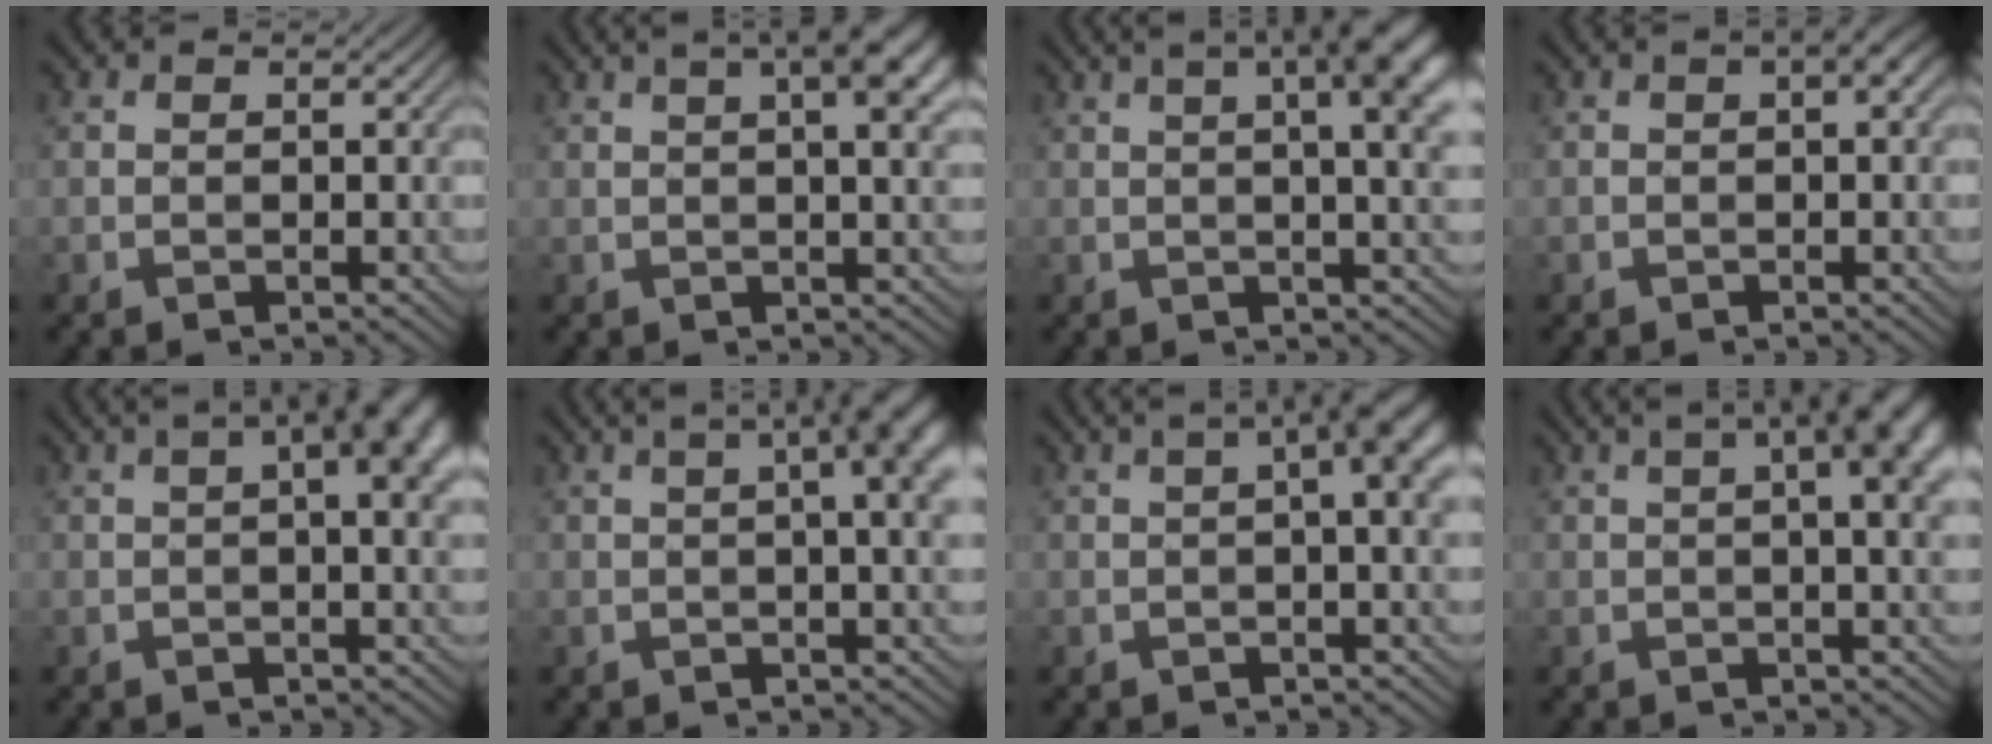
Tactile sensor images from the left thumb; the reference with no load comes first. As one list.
[{"total": 9.7, "force": [4.1, 2.7, 8.4], "torque": [-0.103, 0.027, 0.044]}, {"total": 14.1, "force": [5.1, 4.4, 12.3], "torque": [-0.135, 0.051, 0.051]}, {"total": 3.3, "force": [0.8, 1.2, 3.0], "torque": [-0.049, 0.007, 0.009]}, {"total": 12.0, "force": [4.3, 4.1, 10.5], "torque": [-0.132, 0.041, 0.039]}, {"total": 13.6, "force": [4.8, 4.5, 12.0], "torque": [-0.131, 0.060, 0.042]}, {"total": 10.3, "force": [3.2, 2.8, 9.4], "torque": [-0.125, 0.035, 0.031]}, {"total": 13.4, "force": [4.8, 4.4, 11.7], "torque": [-0.135, 0.051, 0.046]}]